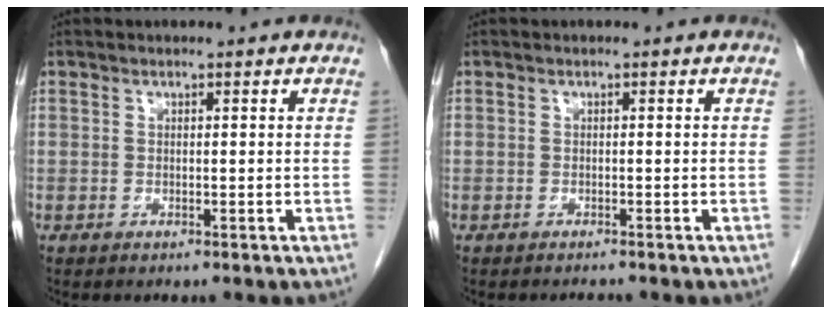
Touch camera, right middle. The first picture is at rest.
{"total": 0.7, "force": [-0.7, 0.0, 0.0], "torque": [-0.006, -0.004, -0.009]}